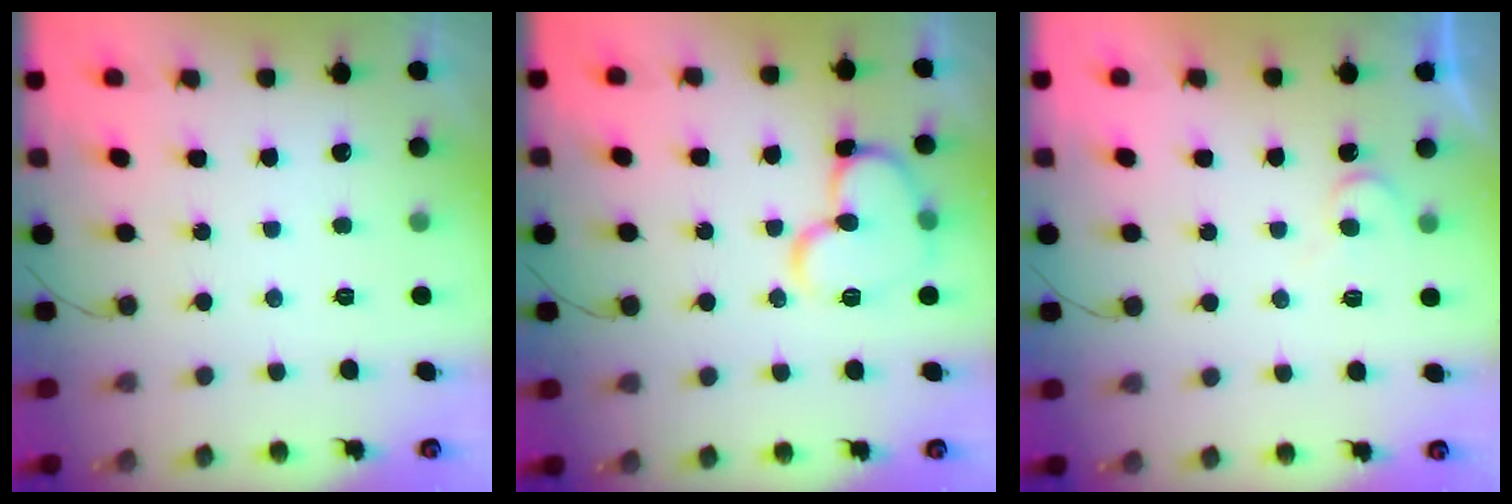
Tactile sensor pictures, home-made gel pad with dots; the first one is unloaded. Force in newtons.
{"total": 12.5, "press": 12.4, "slide": 1.3}
{"total": 4.6, "press": 4.6, "slide": 0.4}